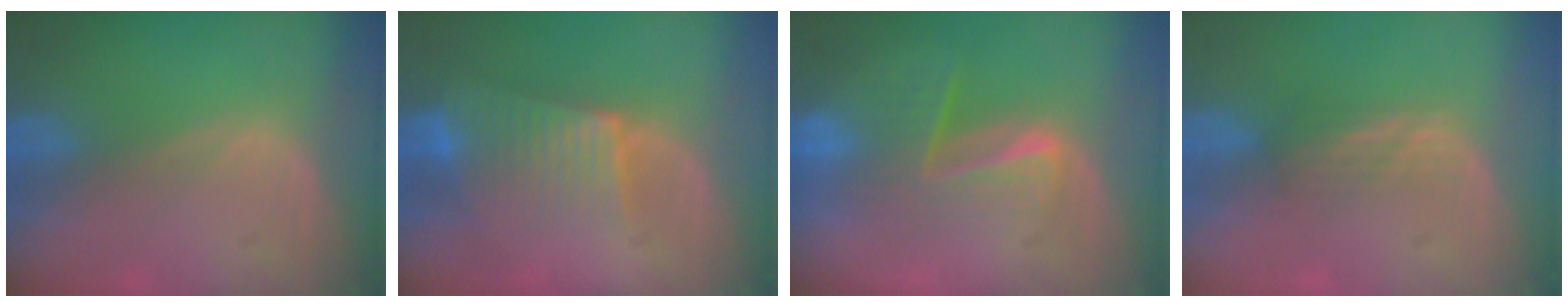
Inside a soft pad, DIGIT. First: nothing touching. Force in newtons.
{"total": 6.6, "press": 6.2, "slide": 2.4}
{"total": 6.2, "press": 6.1, "slide": 1.5}
{"total": 2.2, "press": 2.1, "slide": 0.2}